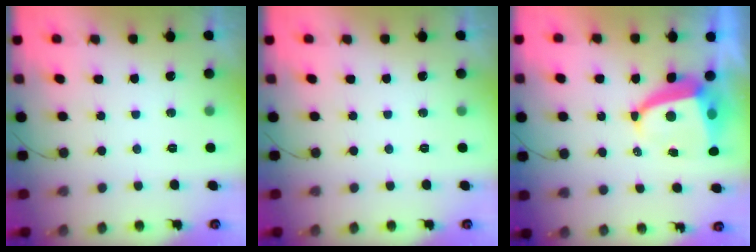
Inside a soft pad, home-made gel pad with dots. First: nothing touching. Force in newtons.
{"total": 0.0}
{"total": 7.7, "press": 7.7, "slide": 0.8}